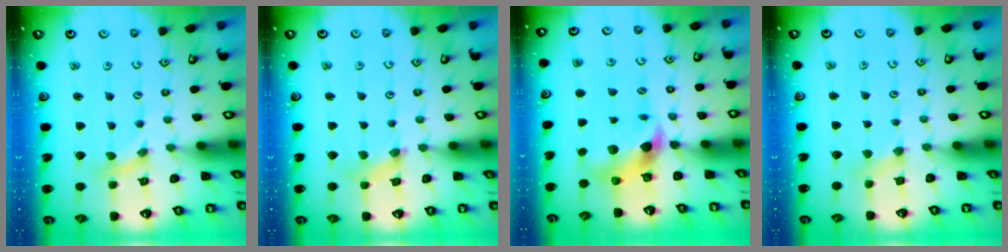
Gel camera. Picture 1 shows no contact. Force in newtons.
{"total": 1.7, "press": 1.7, "slide": 0.3}
{"total": 7.4, "press": 7.3, "slide": 1.2}
{"total": 2.3, "press": 2.2, "slide": 0.4}